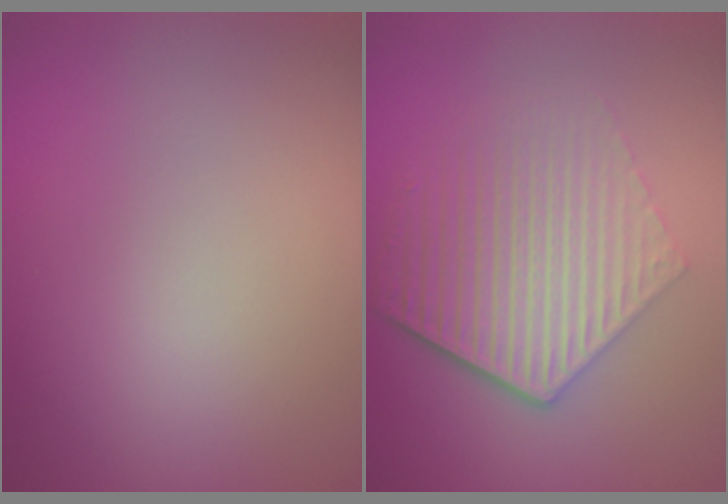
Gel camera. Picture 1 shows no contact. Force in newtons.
{"total": 6.3, "press": 4.5, "slide": 4.4}